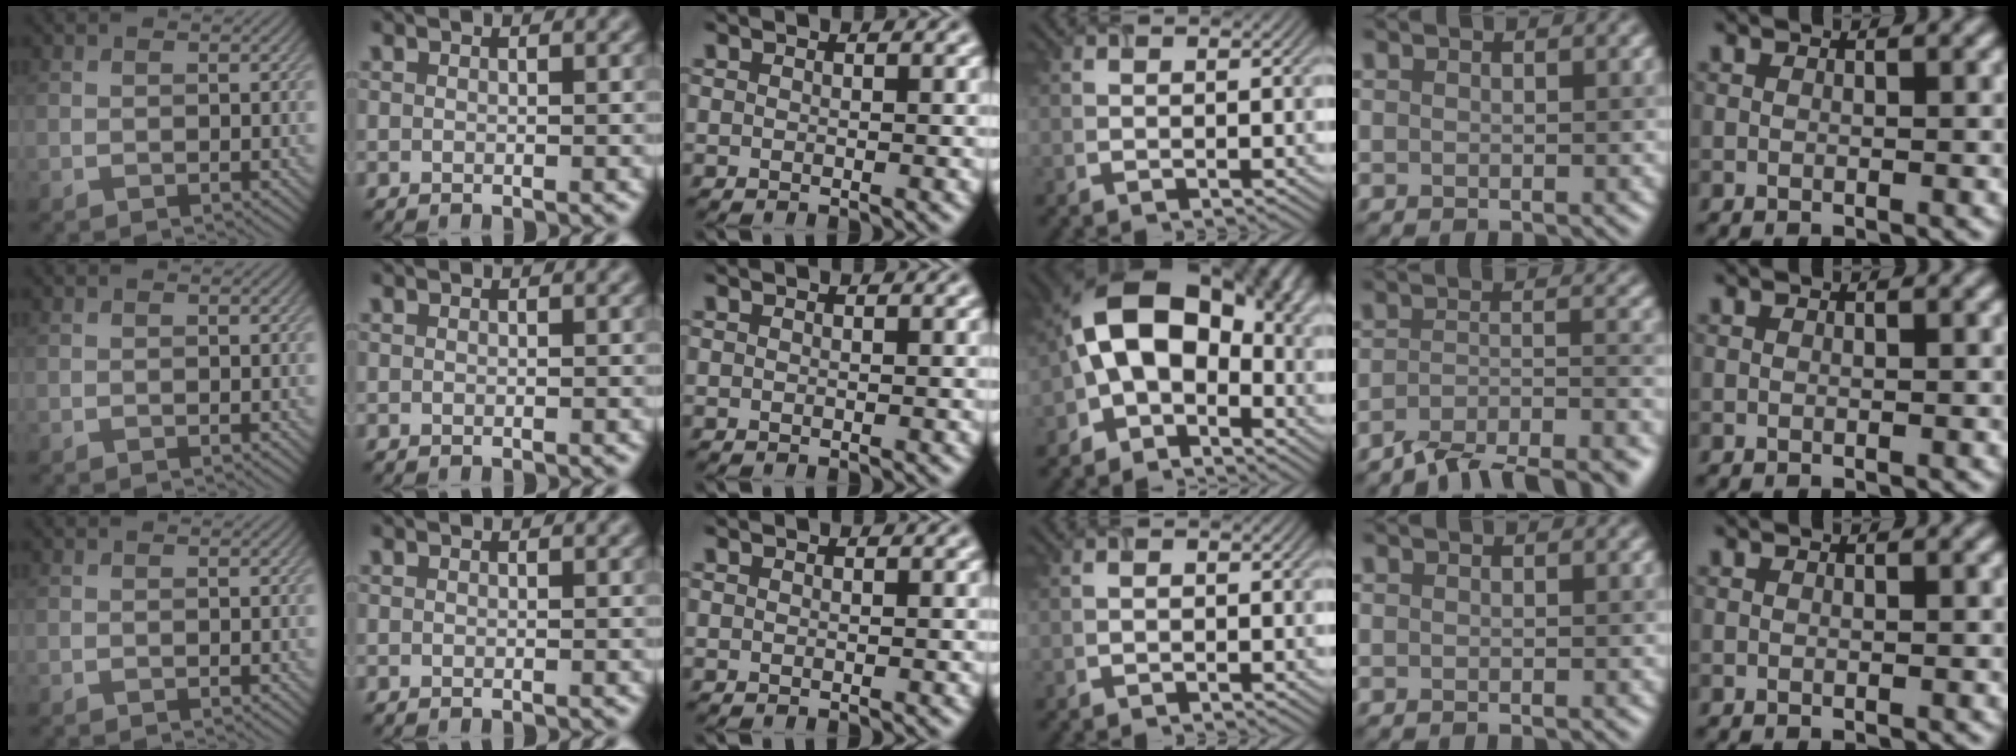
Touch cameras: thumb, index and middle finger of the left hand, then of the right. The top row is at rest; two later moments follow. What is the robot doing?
{"motion": "lift_and_place", "object": "timer"}